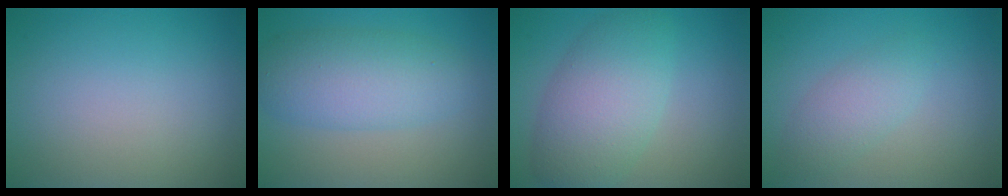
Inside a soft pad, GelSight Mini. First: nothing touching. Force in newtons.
{"total": 5.5, "press": 5.5, "slide": 0.3}
{"total": 6.6, "press": 6.6, "slide": 0.2}
{"total": 2.5, "press": 2.5, "slide": 0.0}